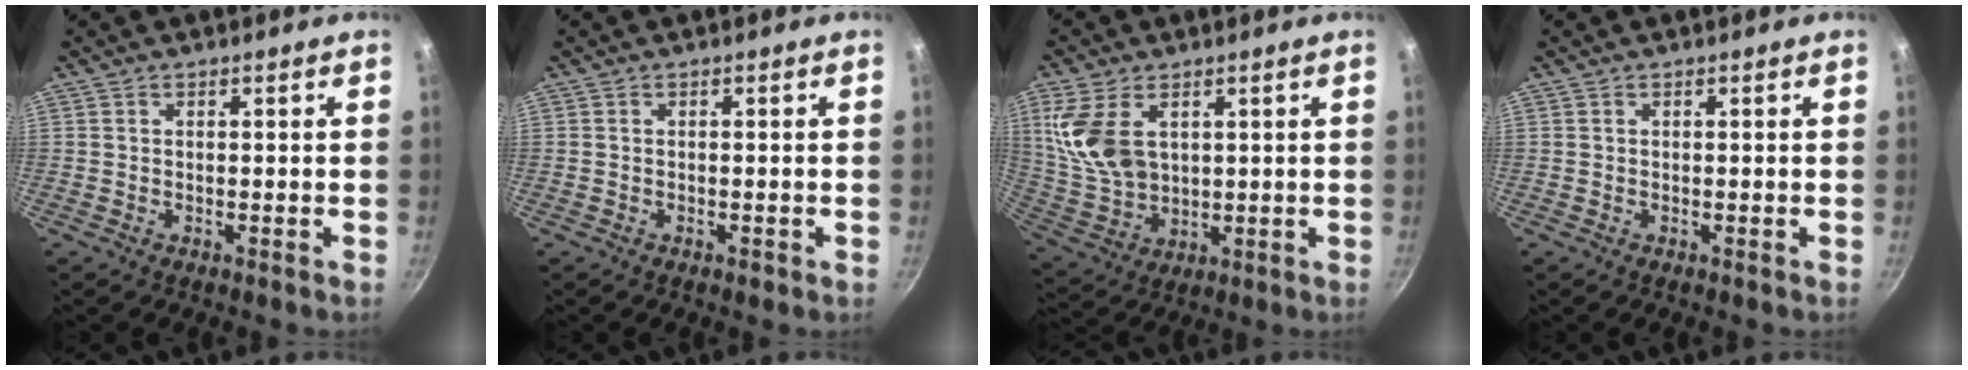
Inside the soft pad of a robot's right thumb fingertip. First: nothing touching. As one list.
[{"total": 1.0, "force": [-0.5, 0.4, 0.7], "torque": [-0.017, 0.004, -0.006]}, {"total": 12.3, "force": [3.8, 7.8, 8.7], "torque": [-0.165, -0.017, 0.089]}, {"total": 0.0}]